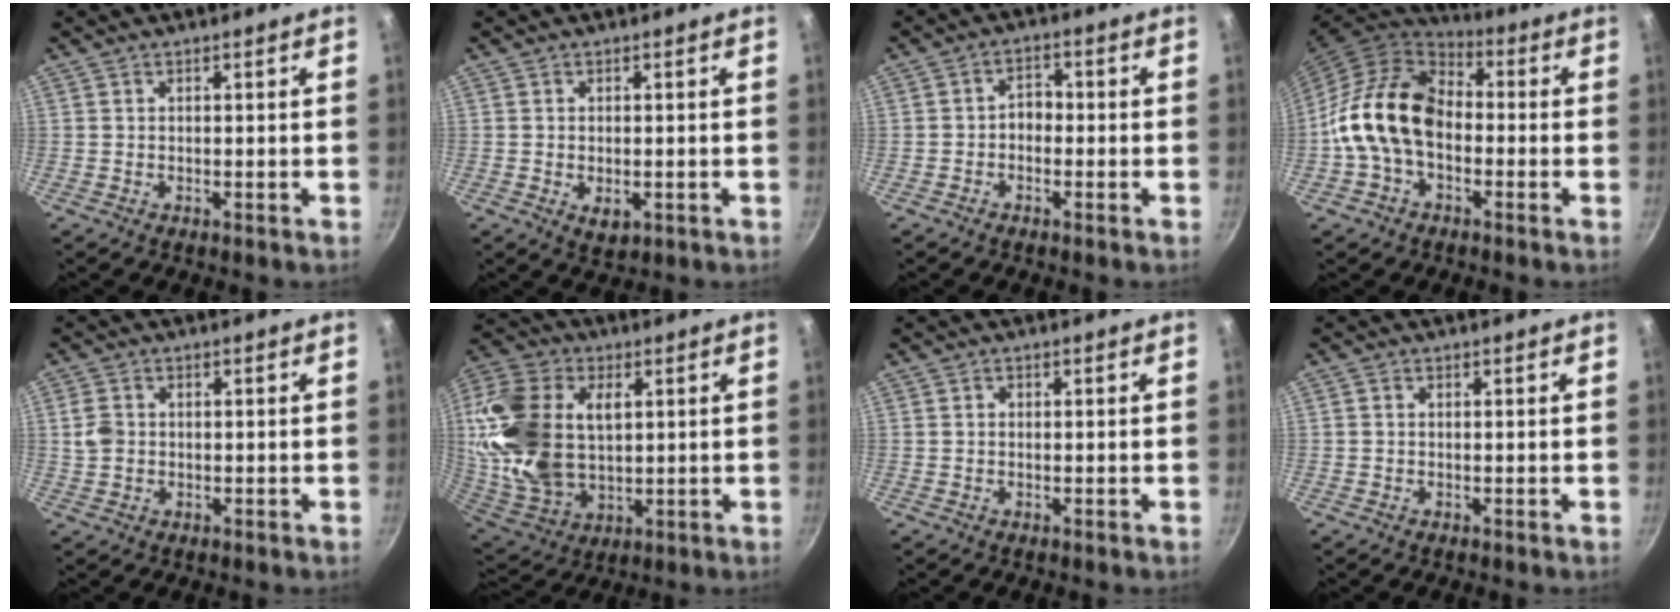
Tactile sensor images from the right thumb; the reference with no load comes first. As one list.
[{"total": 3.3, "force": [-0.7, 2.0, 2.5], "torque": [-0.040, -0.009, -0.007]}, {"total": 3.1, "force": [-1.0, 2.3, 1.9], "torque": [-0.016, 0.018, -0.022]}, {"total": 15.3, "force": [-1.4, 10.6, 10.9], "torque": [-0.169, 0.036, -0.044]}, {"total": 3.5, "force": [0.1, 2.9, 2.0], "torque": [-0.035, 0.005, -0.001]}, {"total": 25.6, "force": [4.7, 17.2, 18.4], "torque": [-0.382, -0.004, 0.092]}, {"total": 0.7, "force": [0.0, 0.6, 0.3], "torque": [-0.002, 0.004, -0.001]}, {"total": 0.5, "force": [0.0, 0.5, 0.3], "torque": [-0.005, 0.003, -0.001]}]